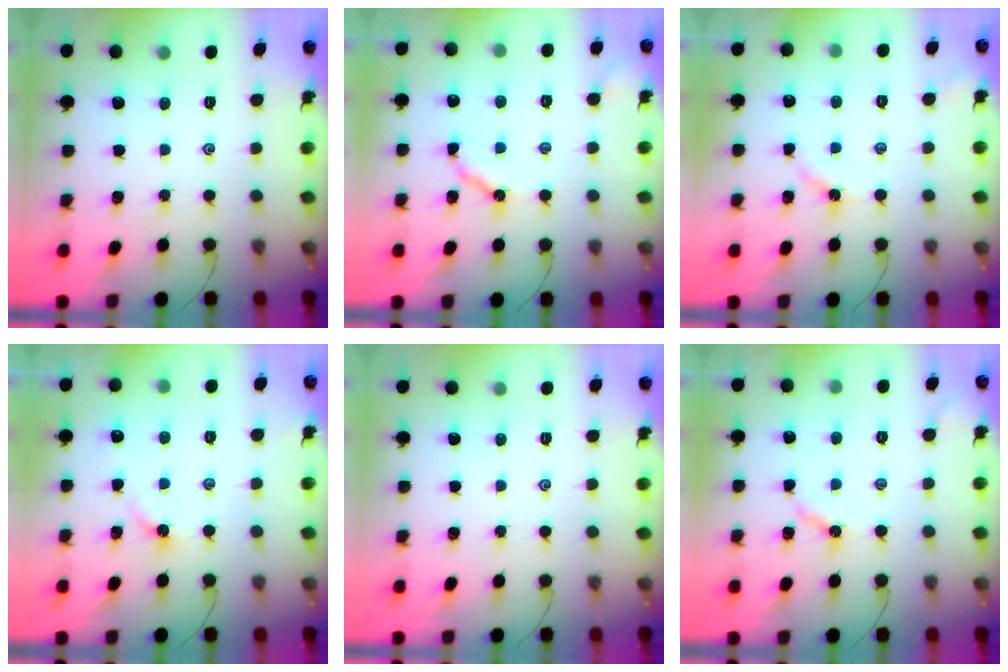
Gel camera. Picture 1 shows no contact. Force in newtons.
{"total": 7.9, "press": 7.8, "slide": 0.7}
{"total": 3.2, "press": 3.2, "slide": 0.4}
{"total": 2.6, "press": 2.6, "slide": 0.4}
{"total": 0.0}
{"total": 4.3, "press": 4.2, "slide": 0.7}